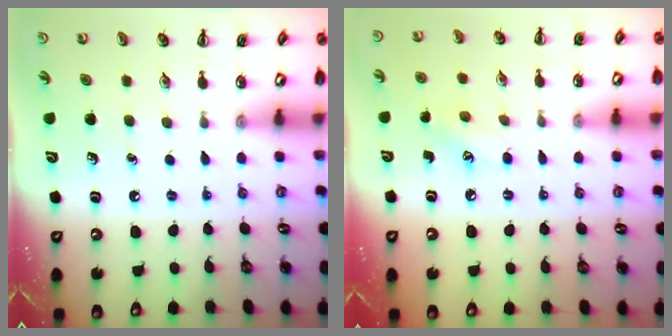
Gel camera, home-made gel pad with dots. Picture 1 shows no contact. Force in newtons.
{"total": 5.9, "press": 5.7, "slide": 1.3}